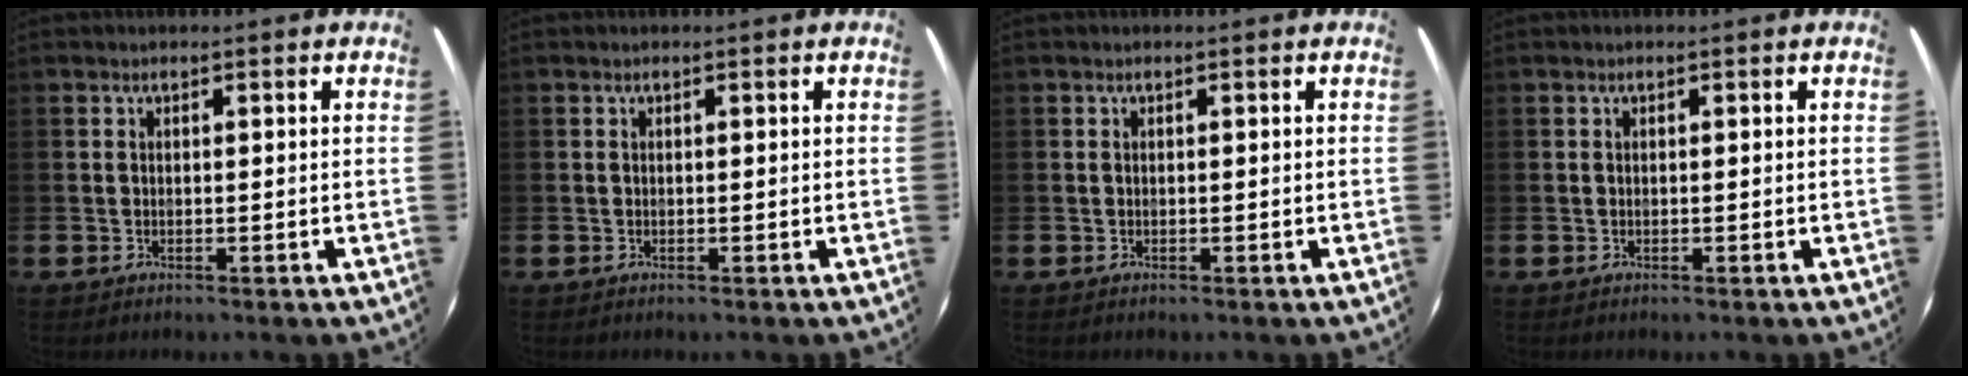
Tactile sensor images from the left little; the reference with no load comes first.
{"total": 0.0}
{"total": 0.0}
{"total": 0.0}